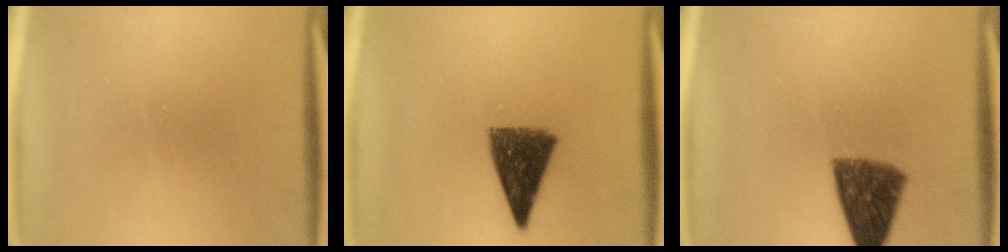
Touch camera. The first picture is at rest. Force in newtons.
{"total": 8.4}
{"total": 9.2}